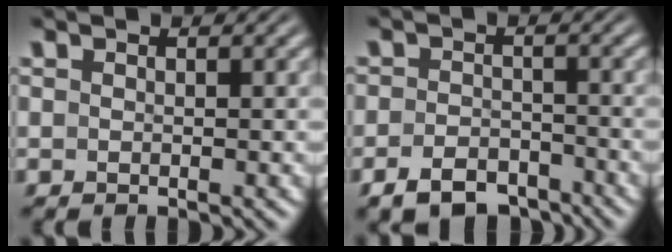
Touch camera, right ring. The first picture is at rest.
{"total": 4.9, "force": [-4.2, 2.3, 0.9], "torque": [-0.003, -0.012, -0.069]}